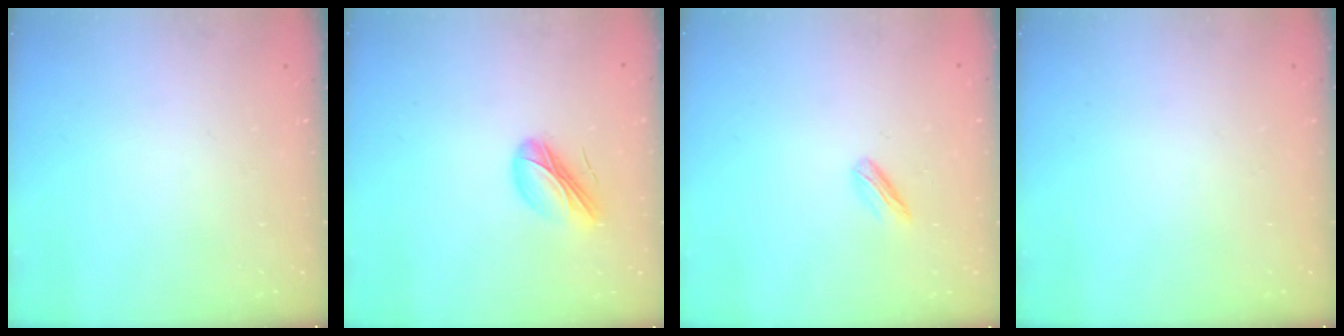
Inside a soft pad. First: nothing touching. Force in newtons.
{"total": 9.5, "press": 9.2, "slide": 2.5}
{"total": 2.9, "press": 2.8, "slide": 0.8}
{"total": 0.0}